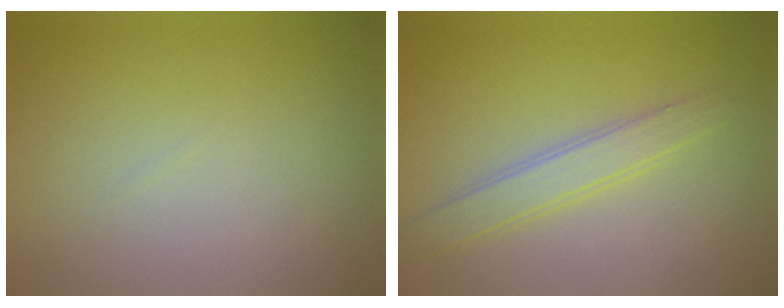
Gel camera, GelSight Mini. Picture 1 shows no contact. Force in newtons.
{"total": 2.7, "press": 2.7, "slide": 0.1}